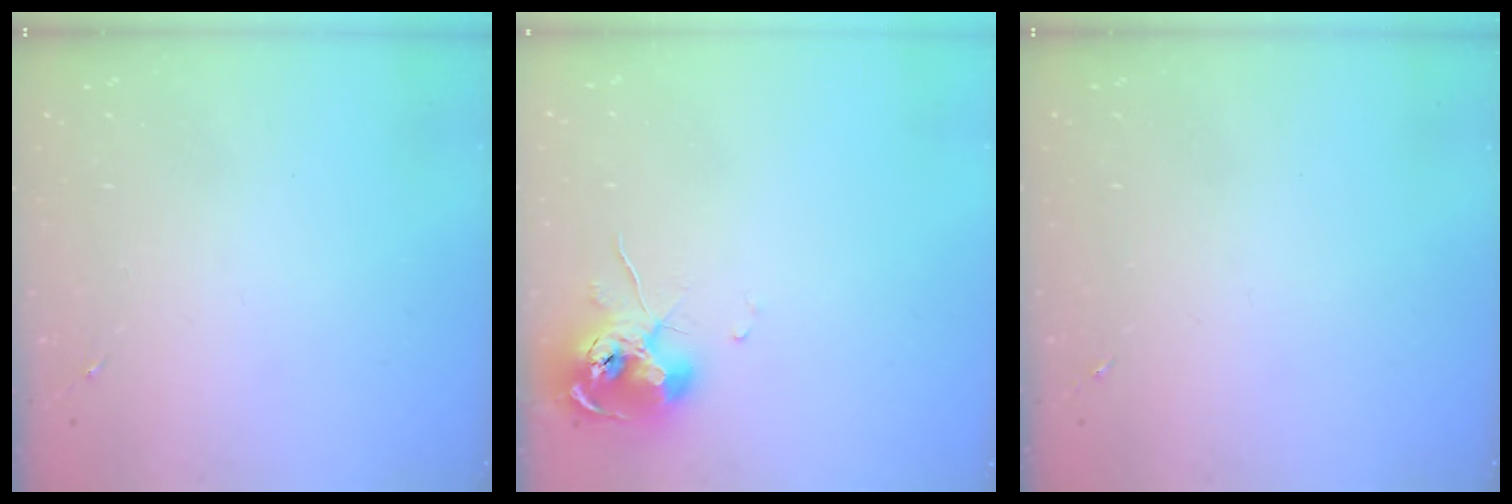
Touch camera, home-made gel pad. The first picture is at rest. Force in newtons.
{"total": 10.3, "press": 10.2, "slide": 1.1}
{"total": 0.0}